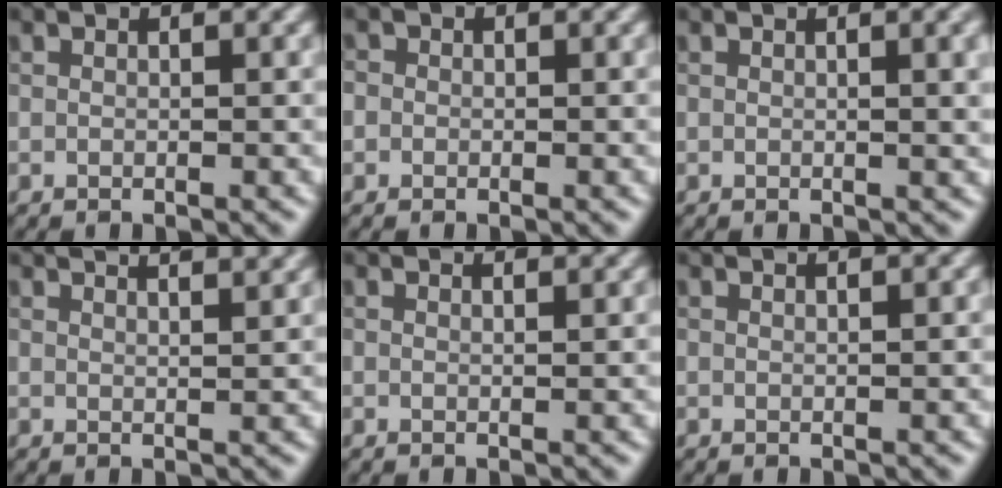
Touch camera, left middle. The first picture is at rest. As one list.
[{"total": 1.3, "force": [0.2, 1.3, 0.4], "torque": [0.003, 0.002, -0.013]}, {"total": 3.3, "force": [0.8, 1.1, 3.0], "torque": [-0.030, 0.007, 0.009]}, {"total": 6.7, "force": [5.1, 2.5, 3.6], "torque": [-0.022, 0.049, 0.033]}, {"total": 2.4, "force": [2.2, 0.5, 0.8], "torque": [-0.011, 0.008, 0.017]}, {"total": 2.3, "force": [1.8, 0.9, 1.2], "torque": [-0.001, 0.006, -0.003]}]